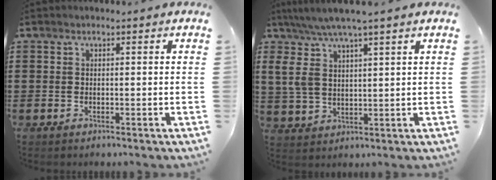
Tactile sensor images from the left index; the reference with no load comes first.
{"total": 6.4, "force": [3.6, 1.8, 4.9], "torque": [-0.104, 0.000, 0.064]}